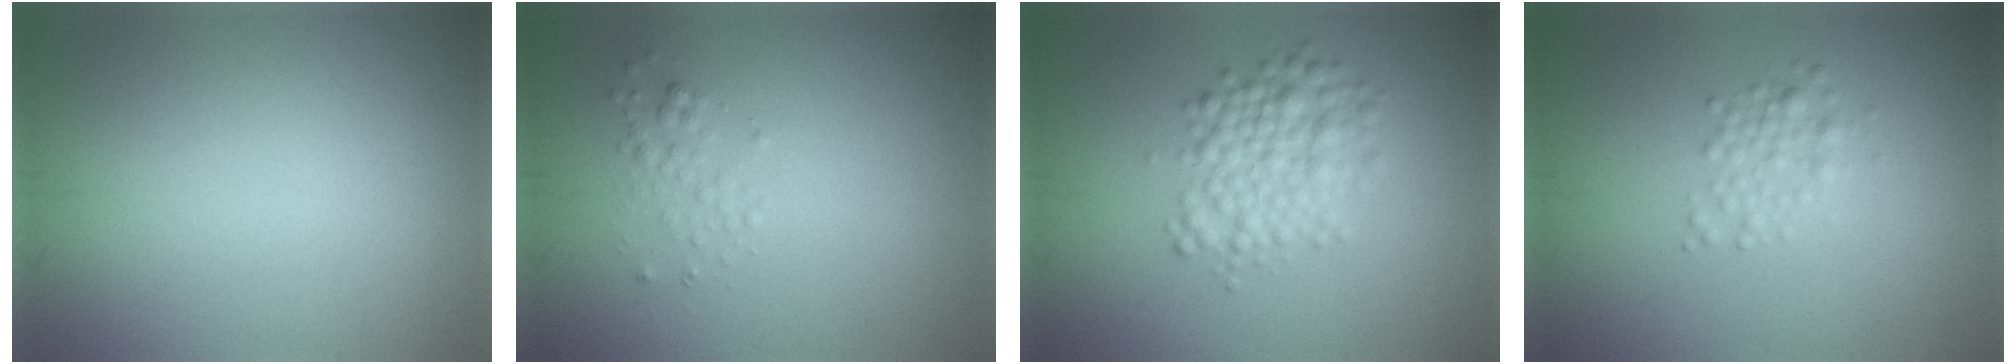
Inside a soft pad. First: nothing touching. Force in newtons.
{"total": 1.2, "press": 1.2, "slide": 0.1}
{"total": 4.0, "press": 4.0, "slide": 0.1}
{"total": 1.7, "press": 1.7, "slide": 0.0}